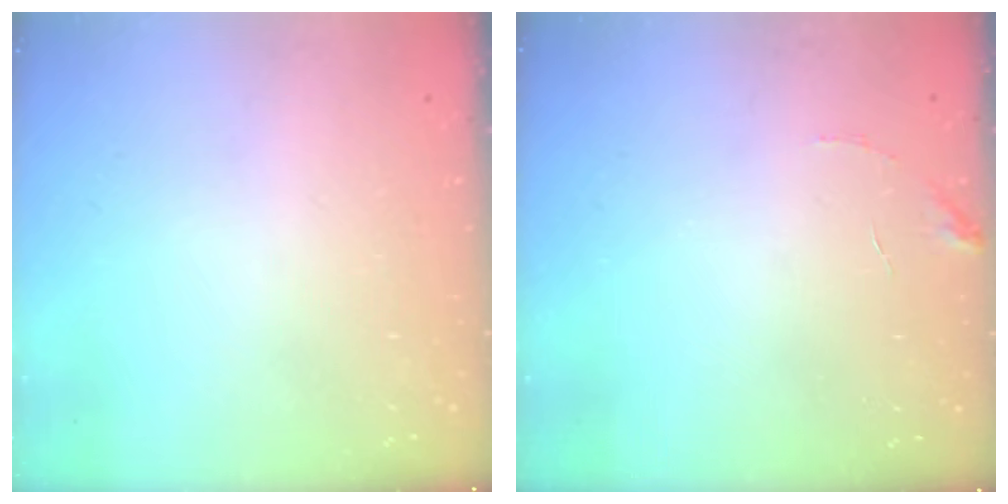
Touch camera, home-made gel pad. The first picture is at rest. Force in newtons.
{"total": 5.7, "press": 5.7, "slide": 0.3}